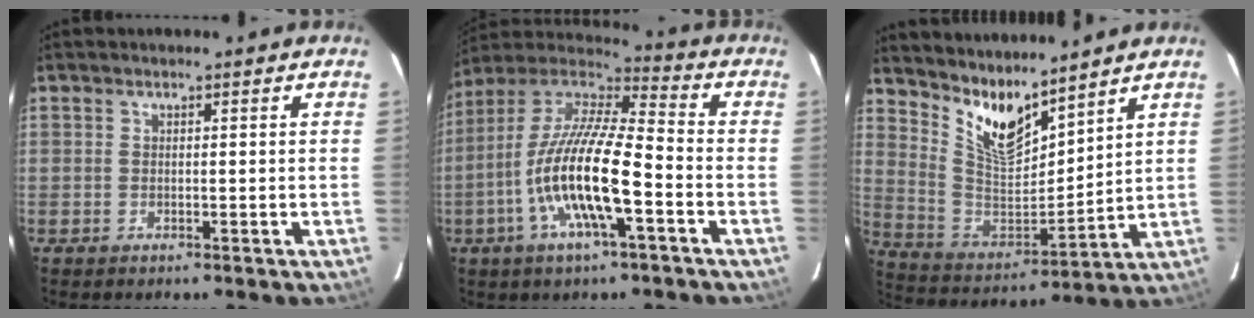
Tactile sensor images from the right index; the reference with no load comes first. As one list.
[{"total": 18.0, "force": [-6.2, 4.0, 16.5], "torque": [-0.316, -0.016, -0.126]}, {"total": 11.7, "force": [9.3, 3.0, 6.5], "torque": [-0.130, -0.023, 0.186]}]